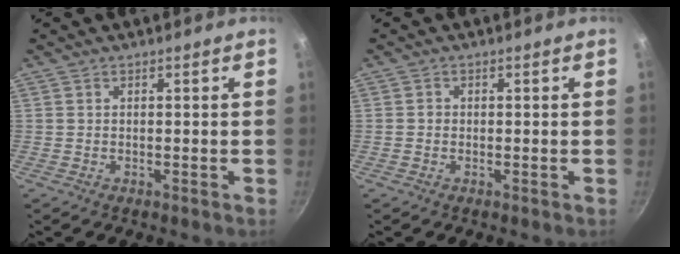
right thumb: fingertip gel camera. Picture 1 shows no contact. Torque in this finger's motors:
{"motor_torque": [0.08, 0.12, -0.15, 0.08, 0.01]}